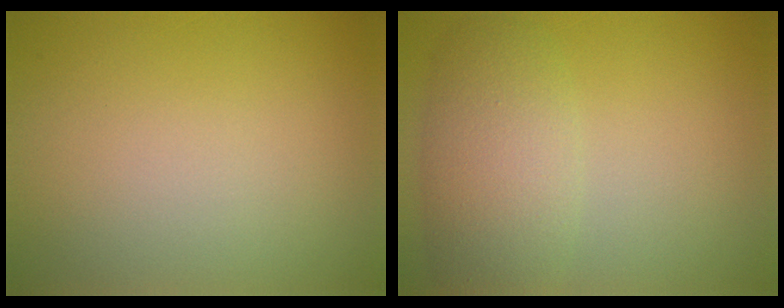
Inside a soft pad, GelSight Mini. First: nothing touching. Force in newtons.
{"total": 4.6, "press": 4.6, "slide": 0.2}